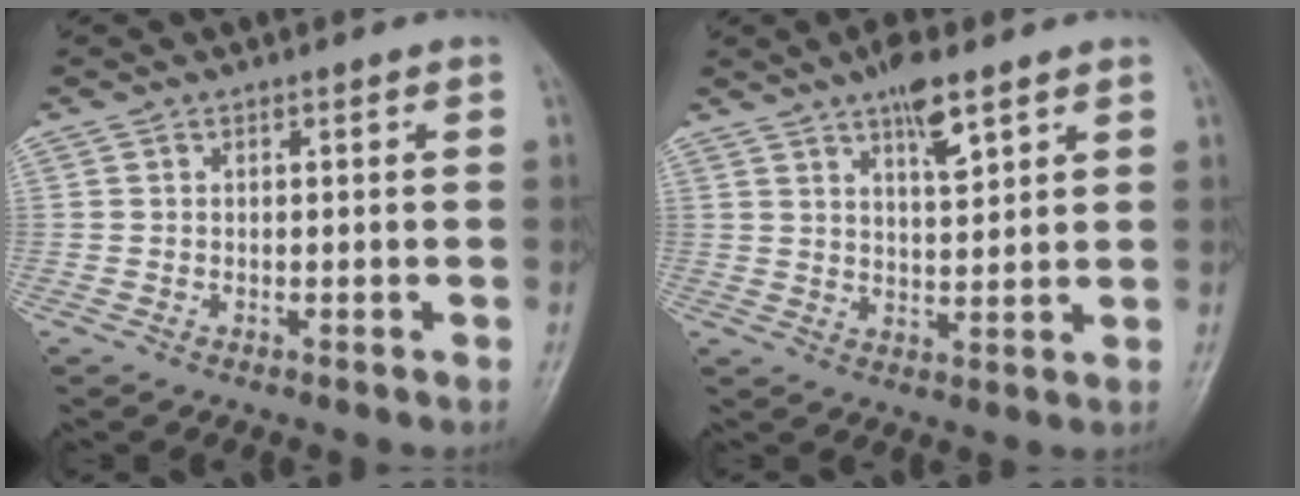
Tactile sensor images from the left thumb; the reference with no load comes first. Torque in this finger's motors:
{"motor_torque": [1.26, 0.55, 0.76, -0.68, 0.03]}